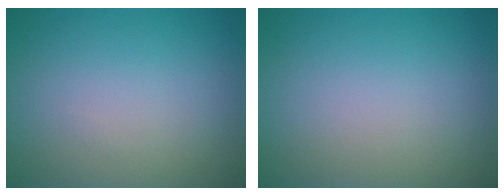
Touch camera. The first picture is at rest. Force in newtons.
{"total": 0.0}